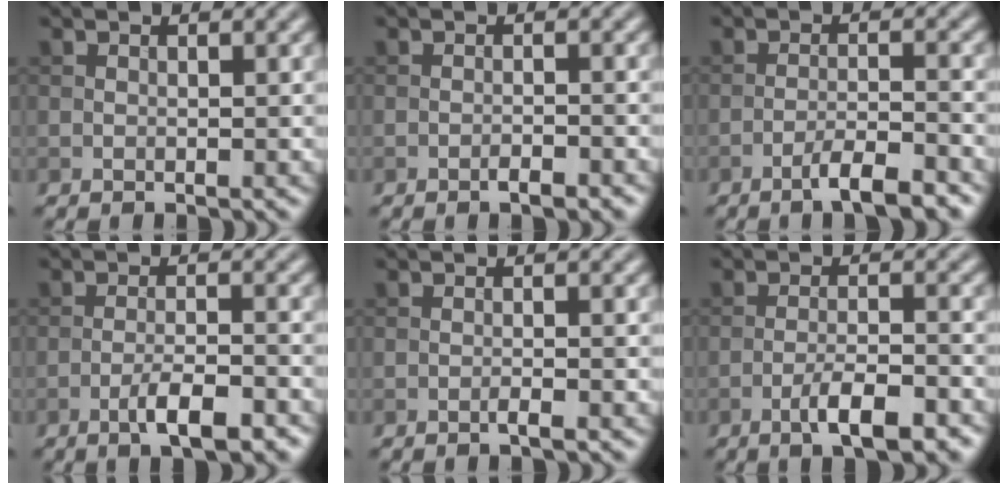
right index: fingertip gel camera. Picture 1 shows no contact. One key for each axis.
{"total": 1.4, "fx": -0.9, "fy": 0.3, "fz": 1.0, "tx": -0.016, "ty": 0.001, "tz": -0.014}
{"total": 4.0, "fx": -2.7, "fy": 0.6, "fz": 2.8, "tx": -0.047, "ty": 0.006, "tz": -0.050}
{"total": 4.4, "fx": -2.5, "fy": 1.0, "fz": 3.5, "tx": -0.064, "ty": 0.001, "tz": -0.041}
{"total": 1.1, "fx": -0.6, "fy": 0.1, "fz": 1.0, "tx": -0.016, "ty": 0.002, "tz": -0.012}
{"total": 4.8, "fx": -2.7, "fy": 1.1, "fz": 3.8, "tx": -0.068, "ty": 0.002, "tz": -0.045}